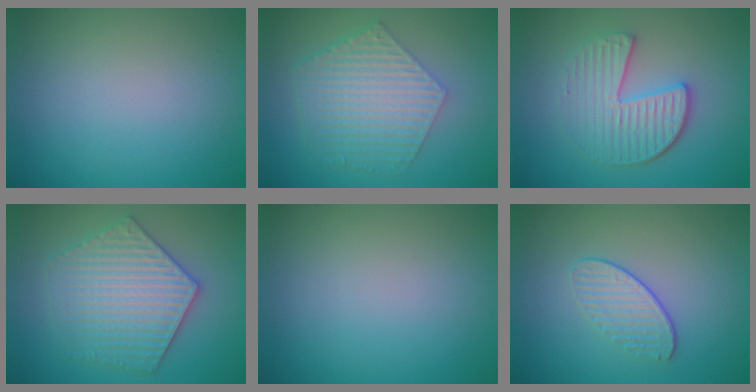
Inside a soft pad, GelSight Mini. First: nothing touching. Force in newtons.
{"total": 6.2, "press": 4.5, "slide": 4.3}
{"total": 4.0, "press": 3.6, "slide": 1.9}
{"total": 5.9, "press": 5.8, "slide": 0.9}
{"total": 0.0}
{"total": 1.9, "press": 1.5, "slide": 1.2}